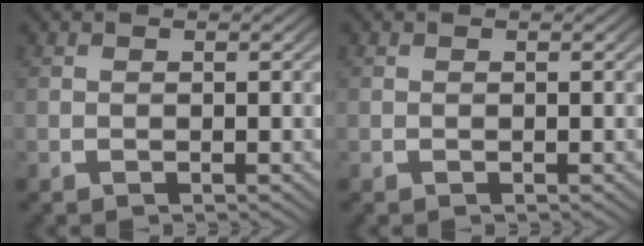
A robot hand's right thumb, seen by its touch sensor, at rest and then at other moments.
{"total": 0.0}